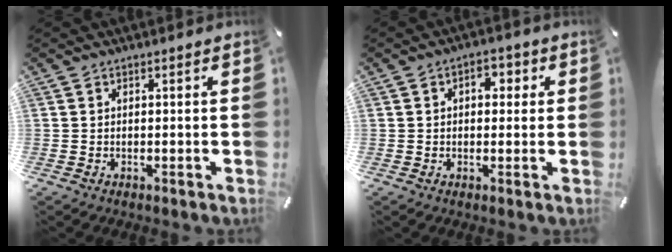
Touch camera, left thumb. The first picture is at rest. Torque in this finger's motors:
{"motor_torque": [0.00, -0.01, 0.10, 0.07, 0.01]}